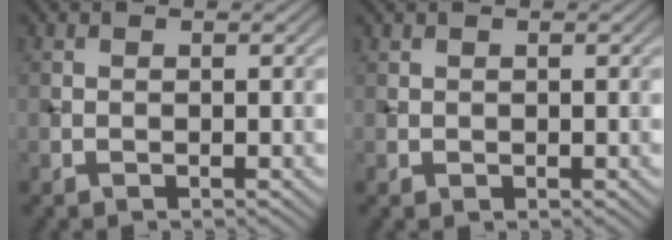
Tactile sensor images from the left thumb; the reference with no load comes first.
{"total": 0.7, "force": [0.4, 0.5, 0.1], "torque": [-0.003, 0.000, 0.012]}